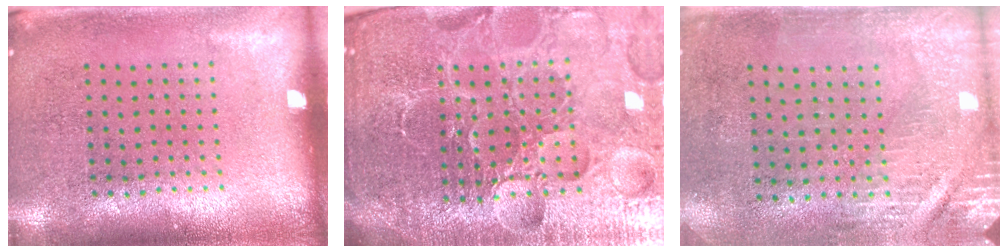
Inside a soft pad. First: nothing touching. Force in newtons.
{"total": 6.9, "press": 6.0, "slide": 3.2}
{"total": 2.9, "press": 2.5, "slide": 1.5}